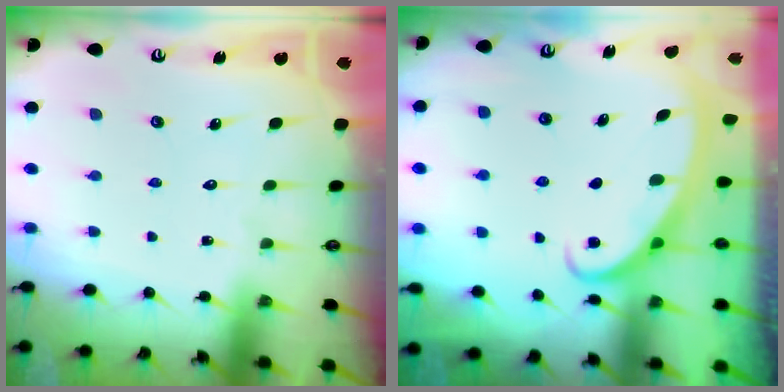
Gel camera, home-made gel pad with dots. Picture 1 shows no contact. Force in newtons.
{"total": 2.7, "press": 2.7, "slide": 0.3}